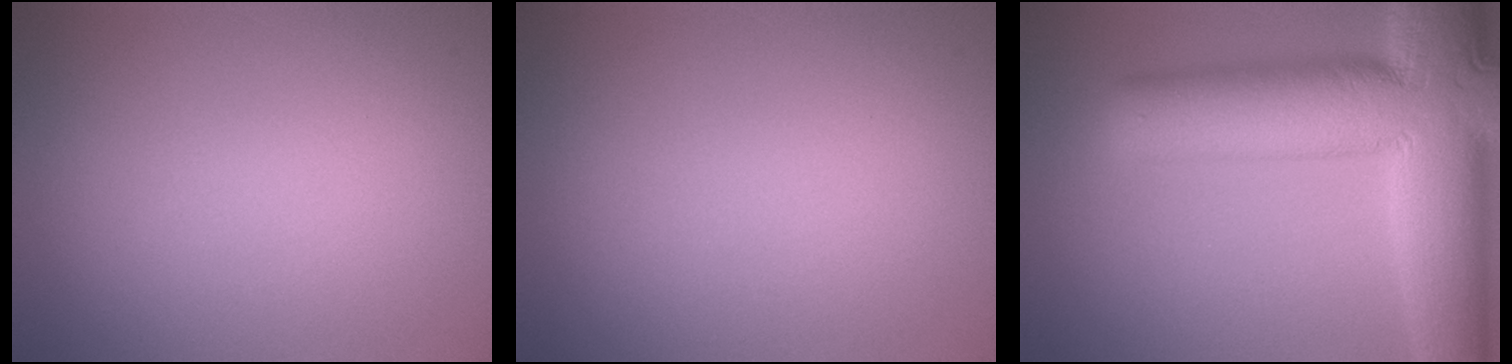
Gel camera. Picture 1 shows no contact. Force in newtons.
{"total": 0.0}
{"total": 14.6, "press": 14.6, "slide": 0.5}